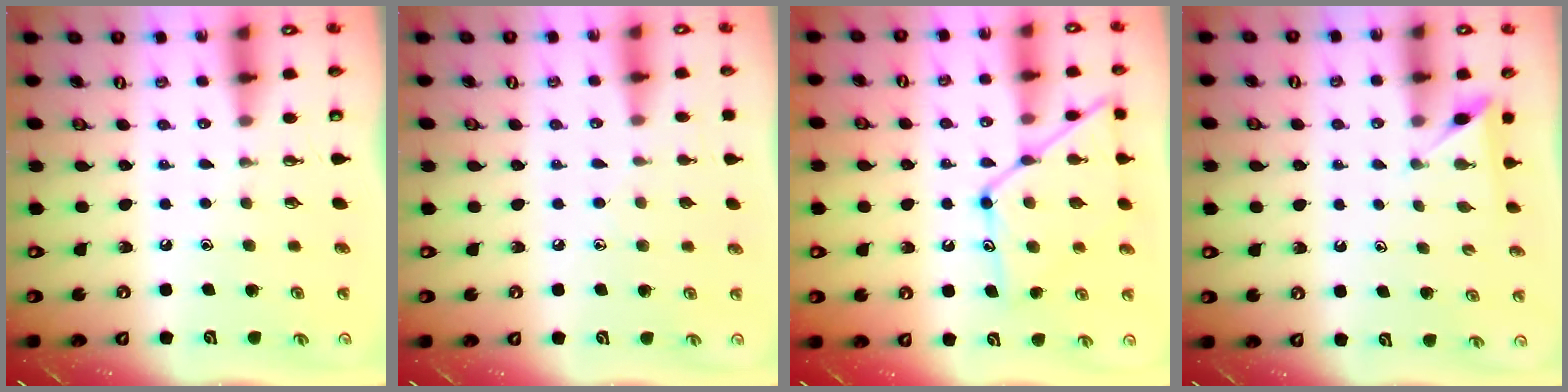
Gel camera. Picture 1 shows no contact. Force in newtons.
{"total": 4.4, "press": 4.3, "slide": 0.5}
{"total": 13.7, "press": 13.7, "slide": 1.0}
{"total": 2.1, "press": 2.1, "slide": 0.2}